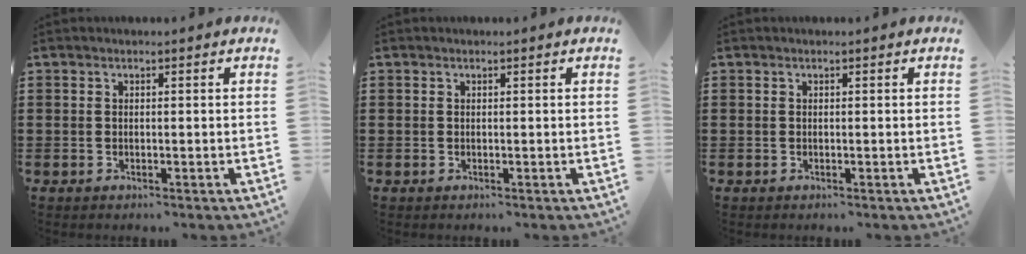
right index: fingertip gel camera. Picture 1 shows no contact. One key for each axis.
{"total": 0.0}
{"total": 0.0}